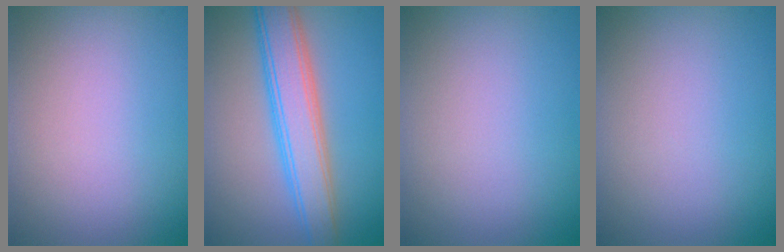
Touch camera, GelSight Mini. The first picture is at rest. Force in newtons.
{"total": 6.0, "press": 6.0, "slide": 0.1}
{"total": 0.0}
{"total": 0.0}